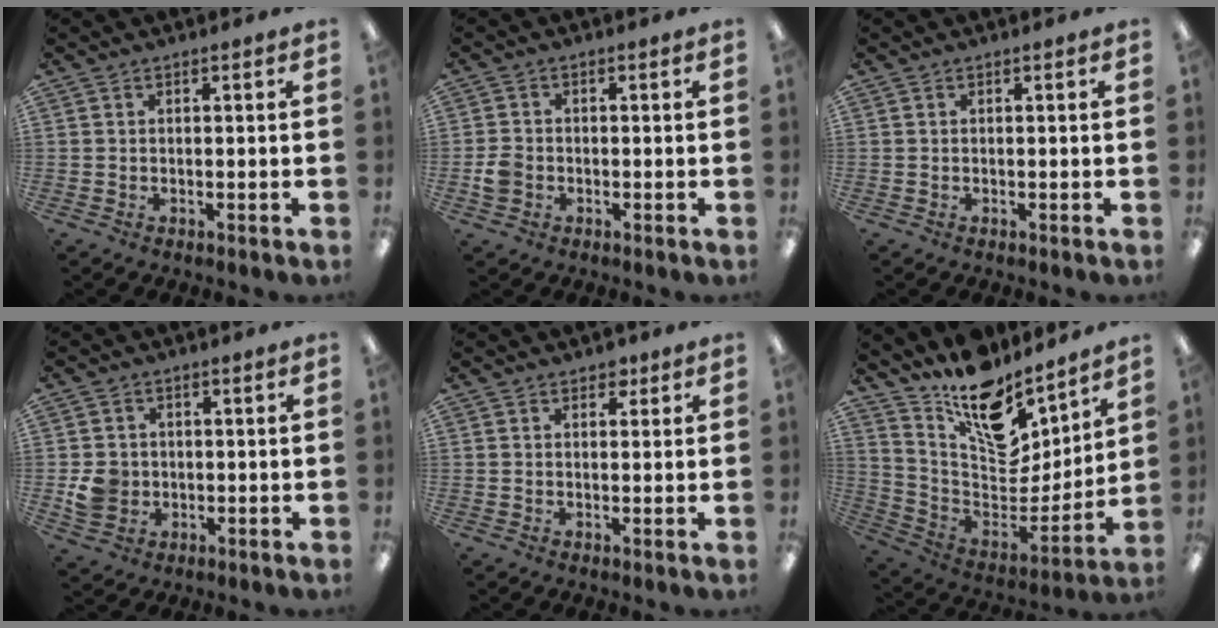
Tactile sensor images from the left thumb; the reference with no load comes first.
{"total": 3.3, "force": [-1.1, 2.7, 1.6], "torque": [-0.026, 0.007, -0.019]}
{"total": 0.0}
{"total": 5.8, "force": [-0.4, 5.3, 2.4], "torque": [-0.037, 0.006, -0.005]}
{"total": 2.5, "force": [1.7, 1.6, 1.1], "torque": [-0.007, -0.004, 0.027]}
{"total": 16.9, "force": [12.9, 7.9, 7.6], "torque": [-0.123, -0.121, 0.230]}